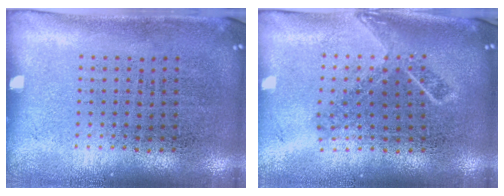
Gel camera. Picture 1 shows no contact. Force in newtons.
{"total": 1.8, "press": 1.3, "slide": 1.2}